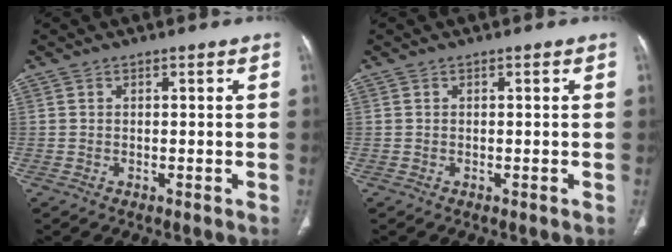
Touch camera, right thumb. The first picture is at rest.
{"total": 0.0}